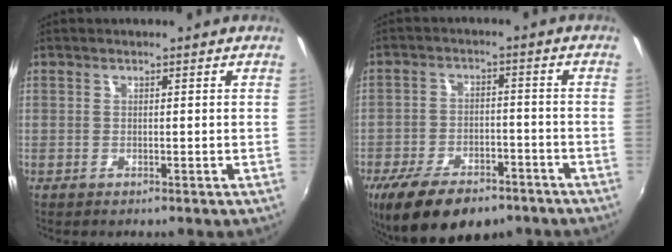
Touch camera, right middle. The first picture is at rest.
{"total": 16.1, "force": [-11.2, 7.2, 9.0], "torque": [-0.193, -0.028, -0.174]}